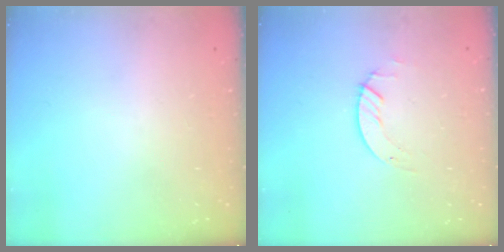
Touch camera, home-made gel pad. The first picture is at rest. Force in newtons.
{"total": 1.3, "press": 1.2, "slide": 0.1}